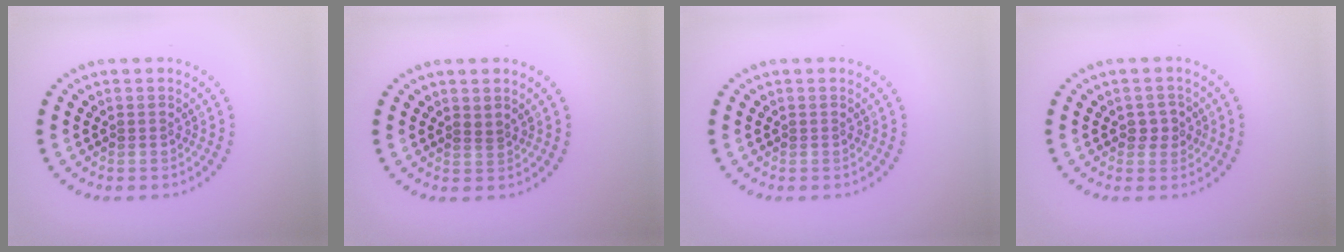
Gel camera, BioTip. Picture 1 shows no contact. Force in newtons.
{"total": 0.6, "press": 0.3, "slide": 0.5}
{"total": 0.0}
{"total": 1.6, "press": 1.5, "slide": 0.5}